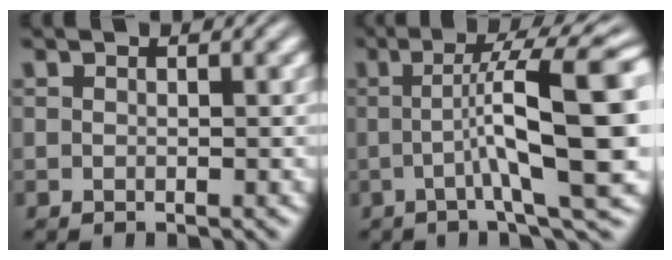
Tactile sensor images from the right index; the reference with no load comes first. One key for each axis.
{"total": 9.6, "fx": 0.1, "fy": 1.4, "fz": 9.5, "tx": -0.116, "ty": 0.002, "tz": 0.008}